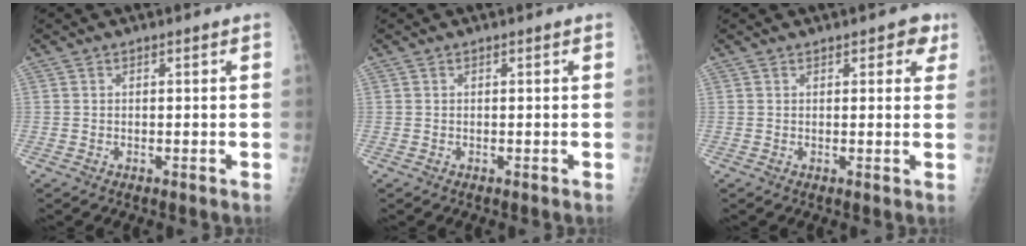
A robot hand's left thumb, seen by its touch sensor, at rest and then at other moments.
{"total": 0.0}
{"total": 3.6, "force": [2.0, 2.0, 2.2], "torque": [0.003, -0.003, 0.017]}